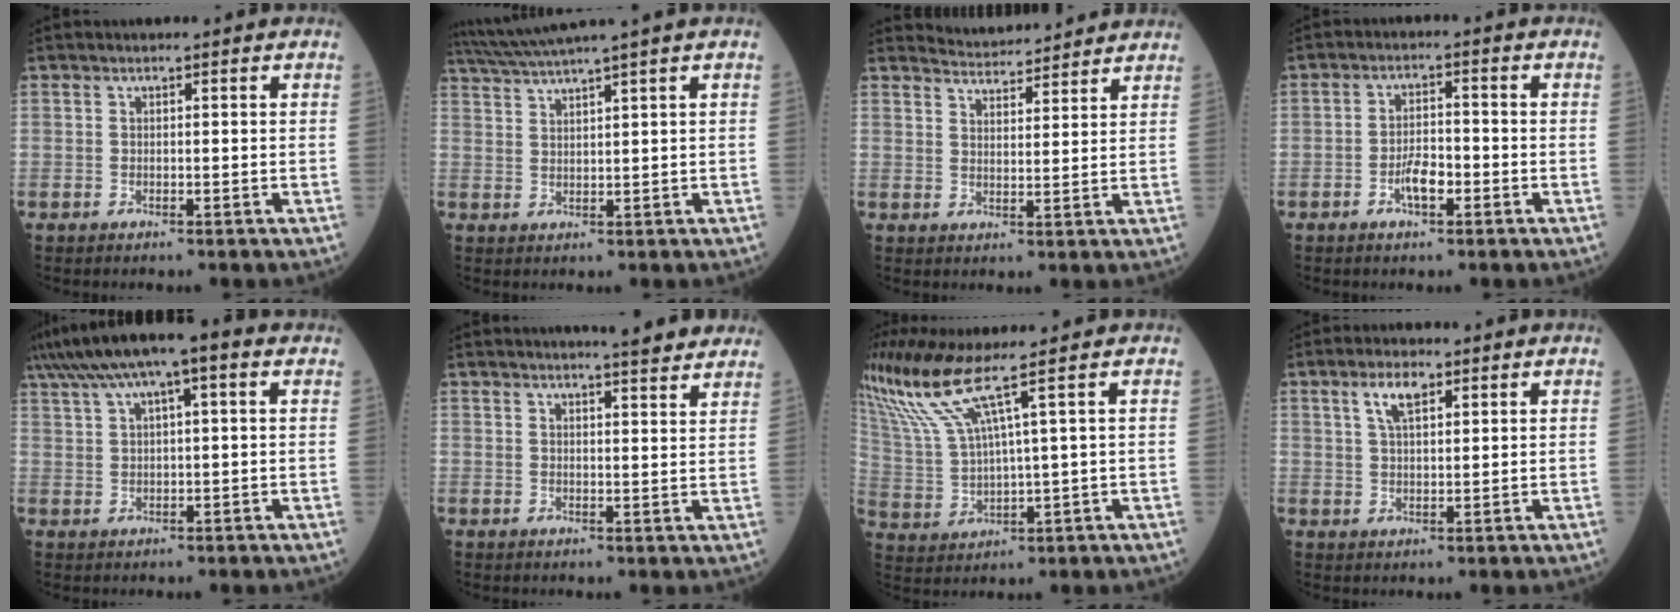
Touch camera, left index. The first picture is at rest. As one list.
[{"total": 6.1, "force": [5.0, -2.1, 2.7], "torque": [-0.053, 0.012, 0.097]}, {"total": 6.7, "force": [6.6, 0.8, 0.4], "torque": [-0.013, 0.020, 0.093]}, {"total": 3.9, "force": [-1.9, 1.4, 3.1], "torque": [-0.060, 0.001, -0.038]}, {"total": 12.8, "force": [7.6, 2.9, 9.9], "torque": [-0.182, 0.054, 0.123]}, {"total": 7.3, "force": [6.6, 0.5, 3.0], "torque": [-0.036, -0.003, 0.067]}, {"total": 9.0, "force": [6.2, -1.4, 6.3], "torque": [-0.145, 0.004, 0.137]}, {"total": 4.4, "force": [2.3, 1.5, 3.4], "torque": [-0.073, 0.009, 0.047]}]